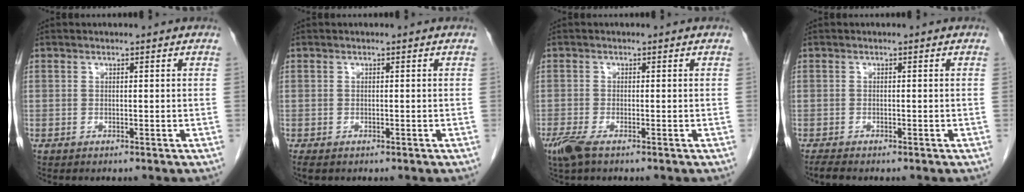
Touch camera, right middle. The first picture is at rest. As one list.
[{"total": 1.9, "force": [-1.3, 1.0, 0.9], "torque": [-0.021, -0.005, -0.017]}, {"total": 3.2, "force": [-2.1, 0.7, 2.4], "torque": [-0.055, -0.010, -0.041]}, {"total": 1.5, "force": [-1.2, 0.2, 0.7], "torque": [-0.022, -0.006, -0.022]}]